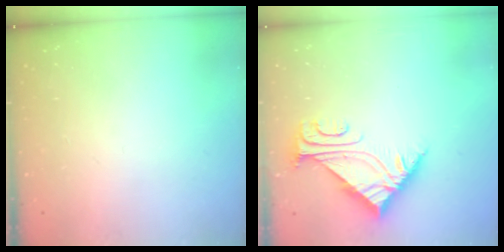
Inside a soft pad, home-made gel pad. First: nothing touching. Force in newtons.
{"total": 5.2, "press": 5.2, "slide": 0.8}